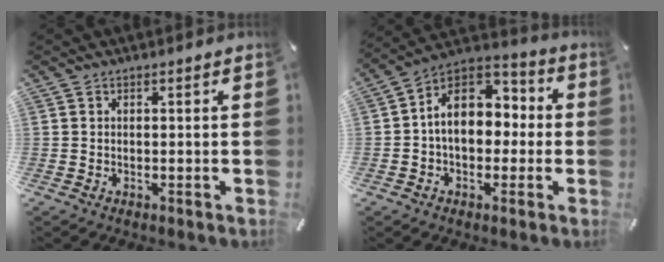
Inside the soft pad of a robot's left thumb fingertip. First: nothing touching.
{"total": 12.2, "force": [0.1, 9.7, 7.4], "torque": [-0.127, 0.000, 0.000]}